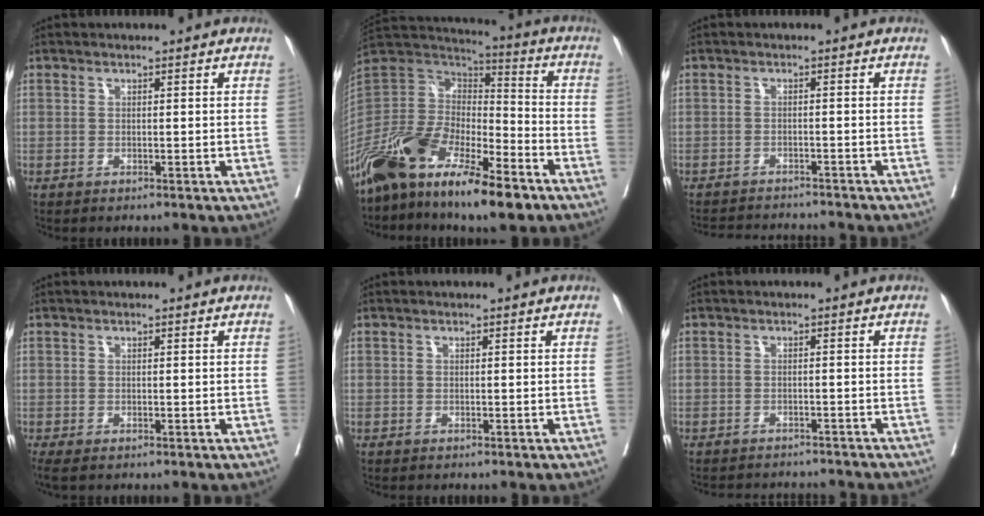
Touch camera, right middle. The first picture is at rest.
{"total": 20.0, "force": [-13.6, 5.7, 13.4], "torque": [-0.280, -0.012, -0.258]}
{"total": 8.7, "force": [-8.5, 0.7, 1.9], "torque": [-0.025, -0.003, -0.116]}
{"total": 1.7, "force": [-1.3, 0.6, 1.0], "torque": [-0.013, -0.008, -0.020]}
{"total": 0.0}
{"total": 8.2, "force": [-7.9, 1.5, 1.6], "torque": [-0.020, 0.000, -0.094]}